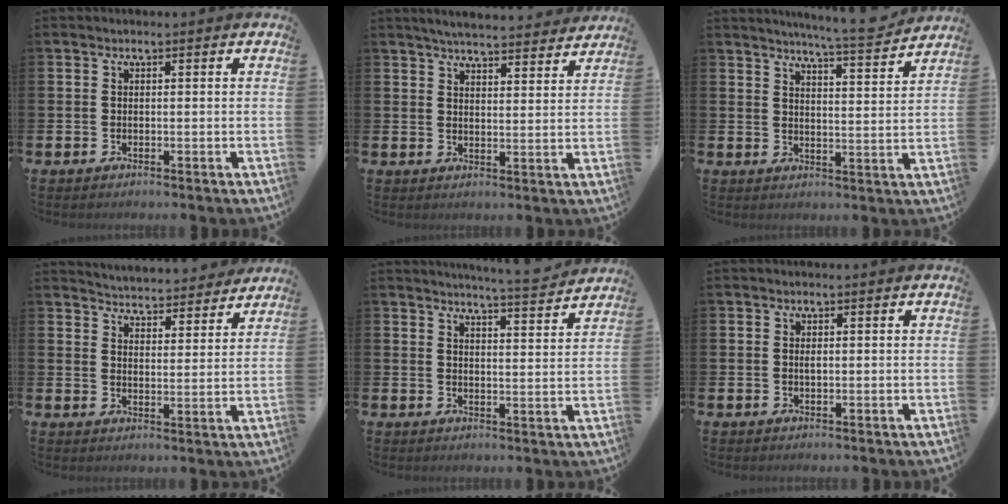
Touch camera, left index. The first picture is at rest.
{"total": 5.1, "force": [5.0, 0.4, 0.8], "torque": [-0.028, -0.031, 0.088]}
{"total": 6.7, "force": [6.5, -0.3, 1.7], "torque": [-0.031, -0.047, 0.110]}
{"total": 5.1, "force": [5.1, 0.5, -0.3], "torque": [-0.013, -0.044, 0.089]}
{"total": 5.3, "force": [5.2, -0.7, 0.7], "torque": [-0.013, -0.039, 0.088]}
{"total": 0.6, "force": [0.2, 0.2, 0.6], "torque": [-0.009, -0.001, 0.003]}